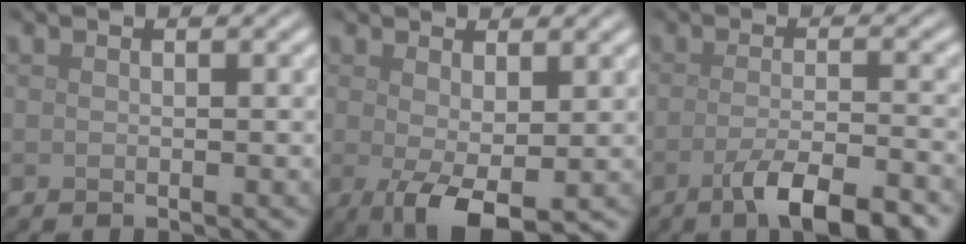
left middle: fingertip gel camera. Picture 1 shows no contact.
{"total": 4.3, "force": [-0.3, 1.5, 4.0], "torque": [-0.076, -0.011, -0.004]}
{"total": 5.5, "force": [-3.1, 1.2, 4.4], "torque": [-0.077, -0.004, -0.052]}